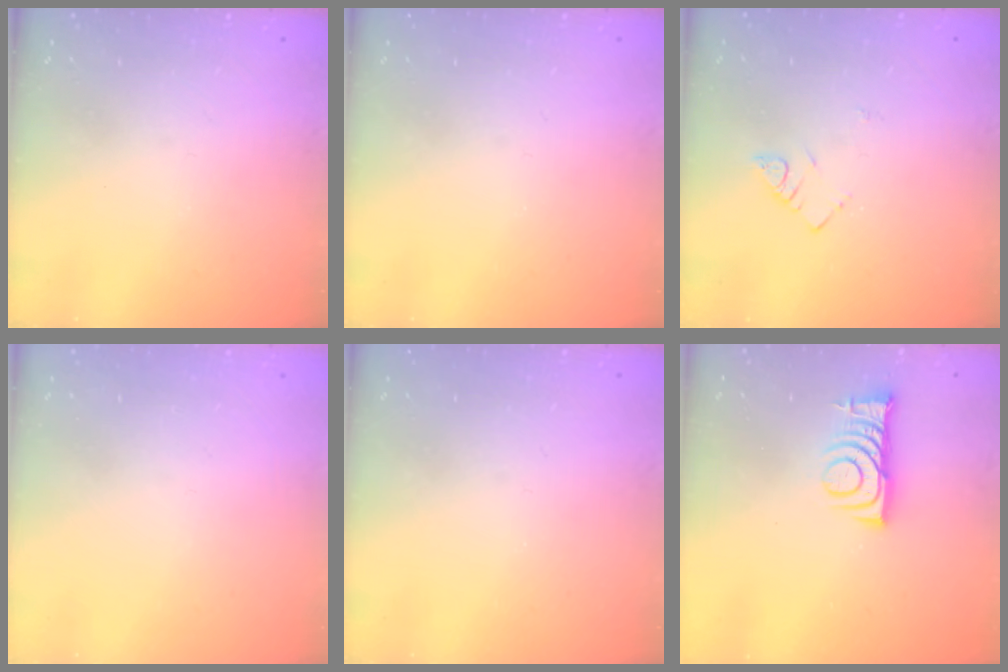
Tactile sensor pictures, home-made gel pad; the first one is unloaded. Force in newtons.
{"total": 0.0}
{"total": 3.3, "press": 3.3, "slide": 0.5}
{"total": 1.5, "press": 1.5, "slide": 0.1}
{"total": 0.0}
{"total": 7.9, "press": 7.8, "slide": 0.8}